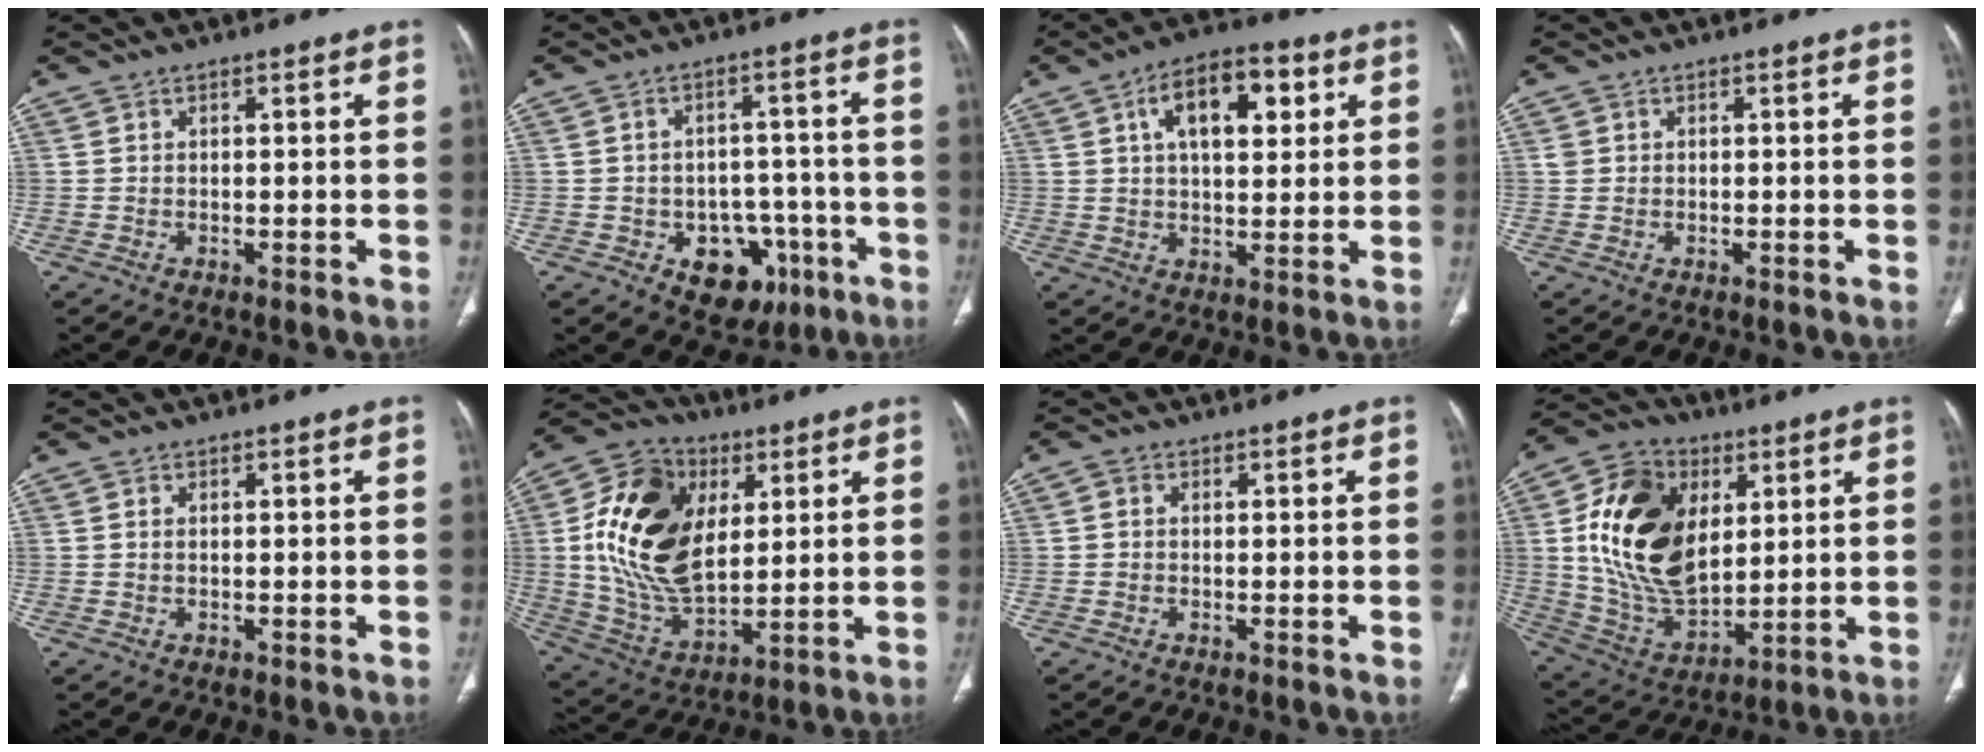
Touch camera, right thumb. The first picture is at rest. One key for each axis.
{"total": 11.0, "fx": -4.7, "fy": 8.0, "fz": 5.9, "tx": -0.039, "ty": 0.036, "tz": -0.052}
{"total": 12.7, "fx": 4.4, "fy": 6.4, "fz": 10.0, "tx": -0.133, "ty": 0.003, "tz": 0.068}
{"total": 1.6, "fx": 0.4, "fy": 1.4, "fz": 0.5, "tx": -0.005, "ty": 0.003, "tz": 0.009}
{"total": 0.6, "fx": 0.2, "fy": 0.3, "fz": 0.5, "tx": -0.014, "ty": 0.005, "tz": 0.005}
{"total": 22.4, "fx": 5.1, "fy": 14.2, "fz": 16.6, "tx": -0.293, "ty": -0.016, "tz": 0.093}
{"total": 1.0, "fx": 0.1, "fy": 0.9, "fz": 0.5, "tx": -0.005, "ty": 0.002, "tz": -0.001}
{"total": 22.2, "fx": 5.2, "fy": 14.3, "fz": 16.2, "tx": -0.276, "ty": -0.020, "tz": 0.102}